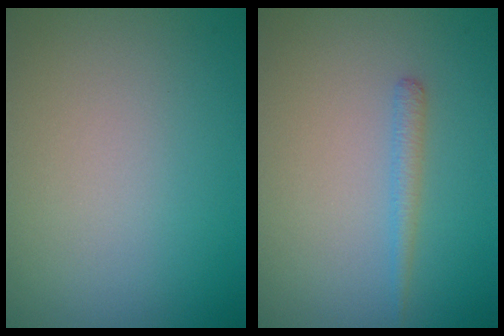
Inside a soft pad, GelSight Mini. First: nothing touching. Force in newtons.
{"total": 1.3, "press": 1.3, "slide": 0.0}